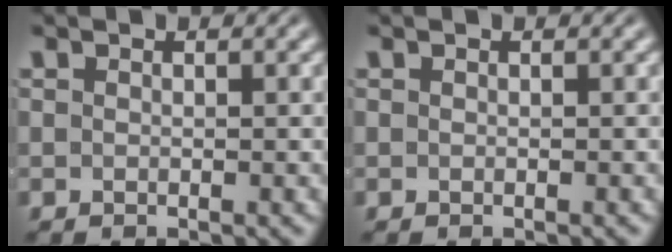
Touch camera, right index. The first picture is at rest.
{"total": 0.0}